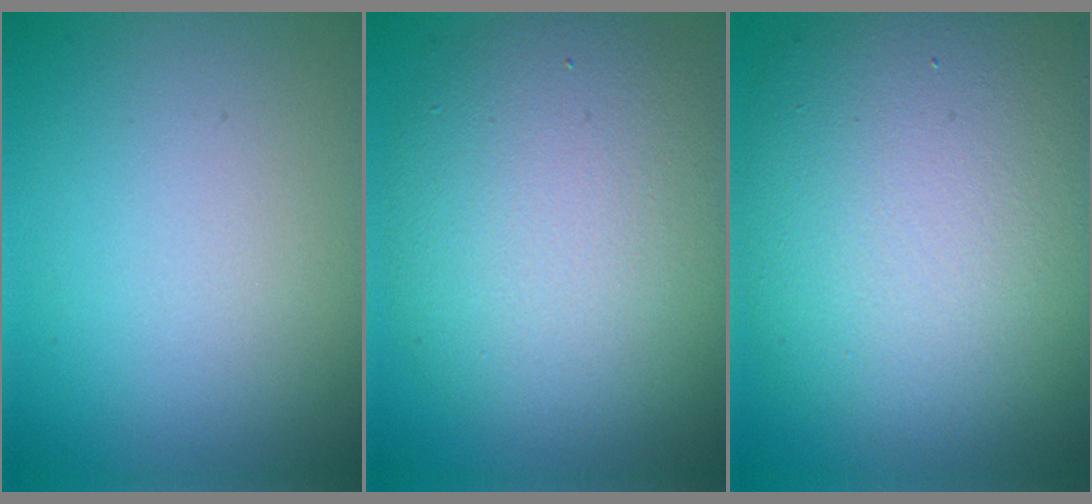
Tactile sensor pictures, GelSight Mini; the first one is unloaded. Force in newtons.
{"total": 8.8, "press": 8.8, "slide": 0.8}
{"total": 13.3, "press": 13.3, "slide": 0.5}